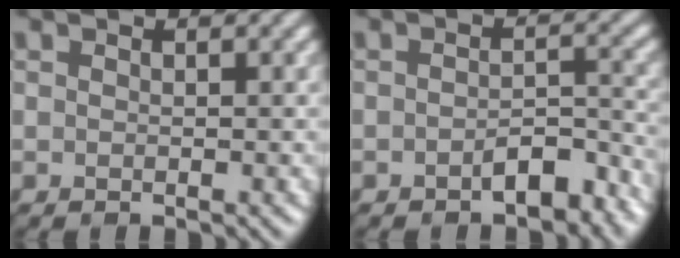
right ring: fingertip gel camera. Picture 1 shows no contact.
{"total": 3.3, "force": [-2.0, 1.4, 2.2], "torque": [-0.032, 0.010, -0.031]}